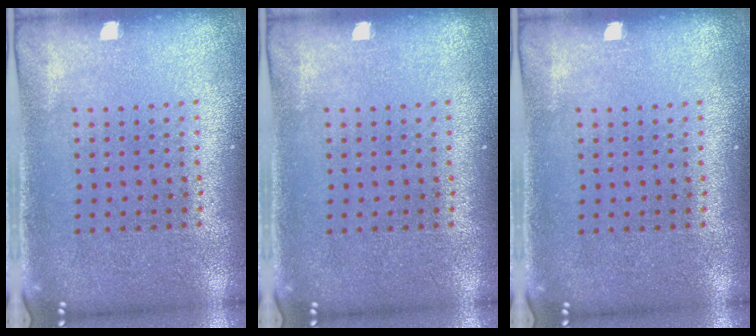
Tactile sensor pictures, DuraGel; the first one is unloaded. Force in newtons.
{"total": 0.0}
{"total": 0.0}